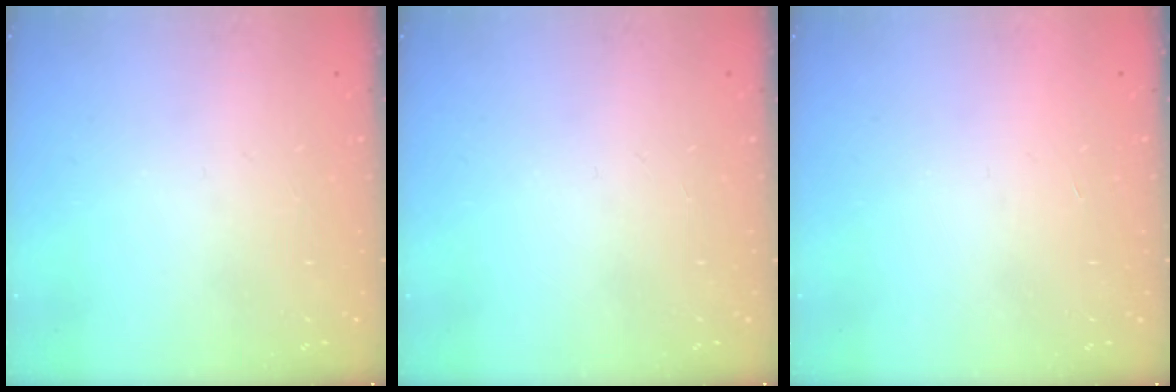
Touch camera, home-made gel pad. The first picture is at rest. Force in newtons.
{"total": 0.0}
{"total": 1.7, "press": 1.7, "slide": 0.1}